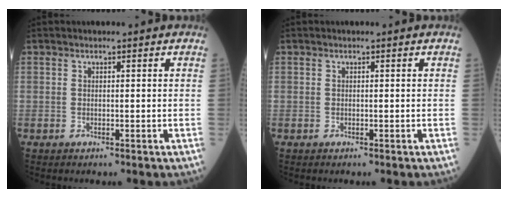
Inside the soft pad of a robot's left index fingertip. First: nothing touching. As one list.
[{"total": 0.0}]